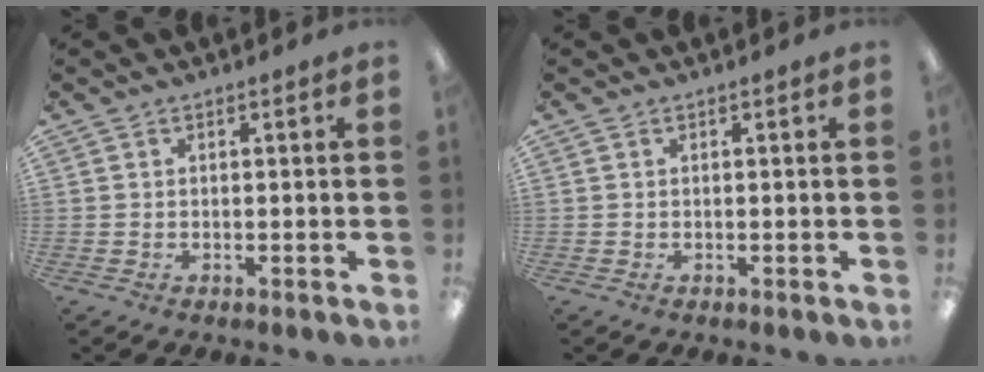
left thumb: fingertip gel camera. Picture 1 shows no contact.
{"total": 0.0}